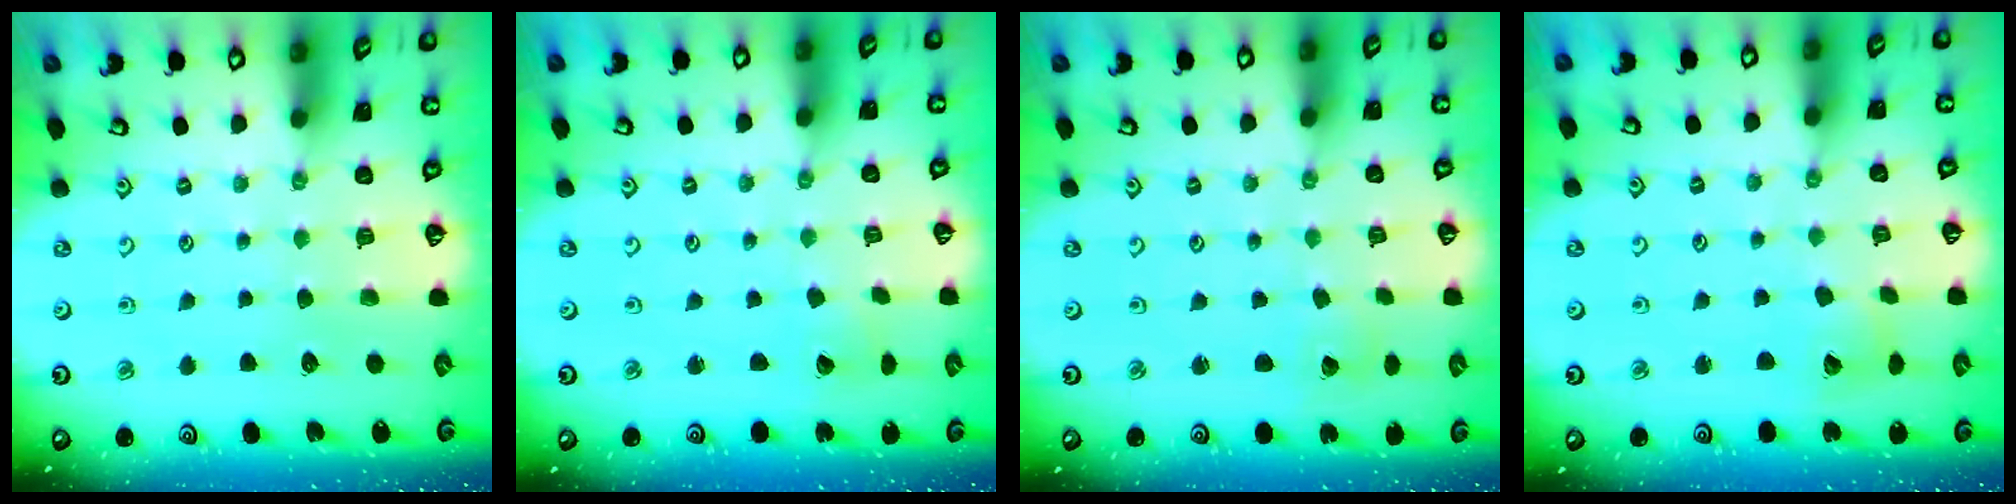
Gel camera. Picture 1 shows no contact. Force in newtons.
{"total": 2.7, "press": 2.7, "slide": 0.3}
{"total": 1.7, "press": 1.7, "slide": 0.1}
{"total": 6.1, "press": 6.0, "slide": 0.7}